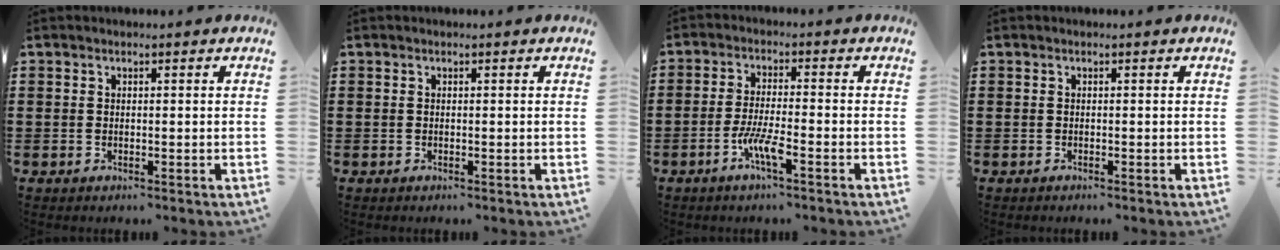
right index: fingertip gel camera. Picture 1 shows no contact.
{"total": 0.0}
{"total": 5.1, "force": [-2.6, 0.4, 4.3], "torque": [-0.099, -0.012, -0.053]}
{"total": 0.0}